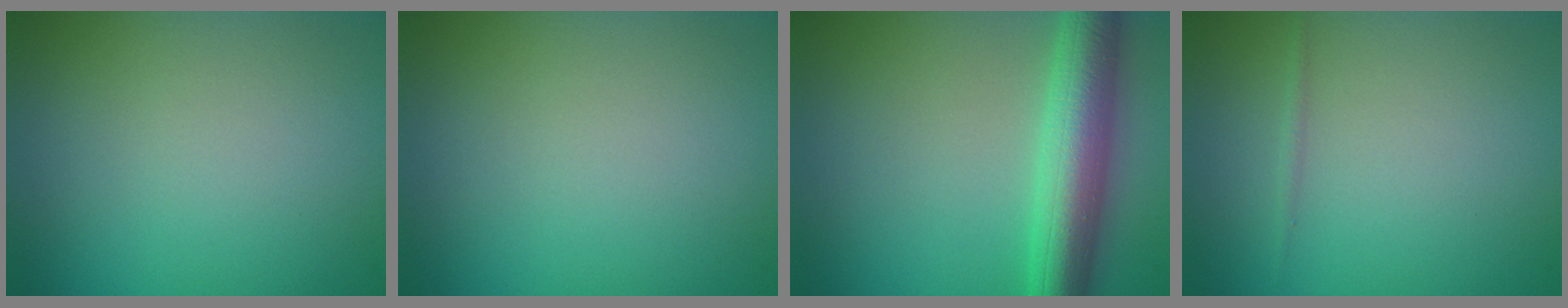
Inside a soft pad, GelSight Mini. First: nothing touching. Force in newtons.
{"total": 0.0}
{"total": 6.8, "press": 6.8, "slide": 0.1}
{"total": 0.5, "press": 0.5, "slide": 0.0}